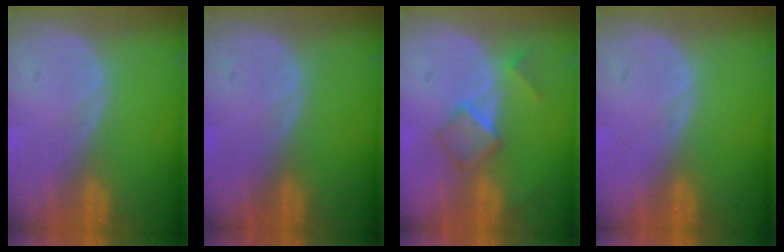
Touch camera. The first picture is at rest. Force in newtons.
{"total": 0.0}
{"total": 5.1, "press": 4.4, "slide": 2.4}
{"total": 0.0}